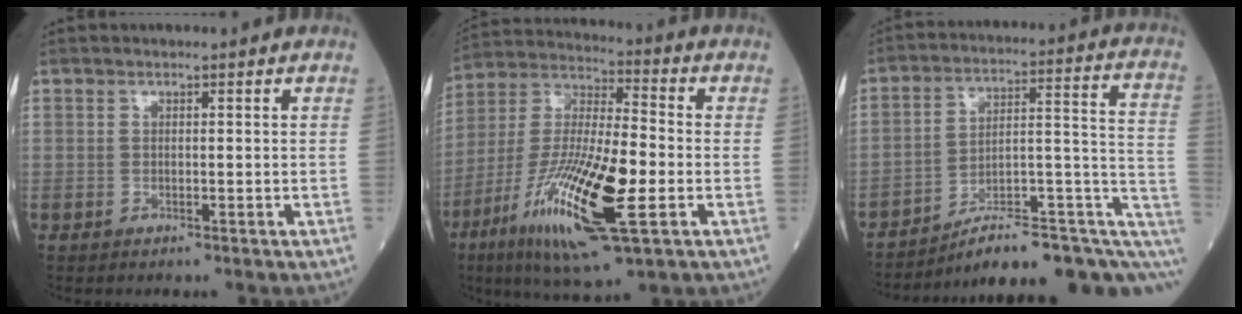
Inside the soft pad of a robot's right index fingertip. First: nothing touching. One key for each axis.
{"total": 20.5, "fx": -7.0, "fy": 3.7, "fz": 18.9, "tx": -0.393, "ty": -0.031, "tz": -0.124}
{"total": 17.4, "fx": -9.9, "fy": 4.6, "fz": 13.6, "tx": -0.125, "ty": 0.081, "tz": -0.133}